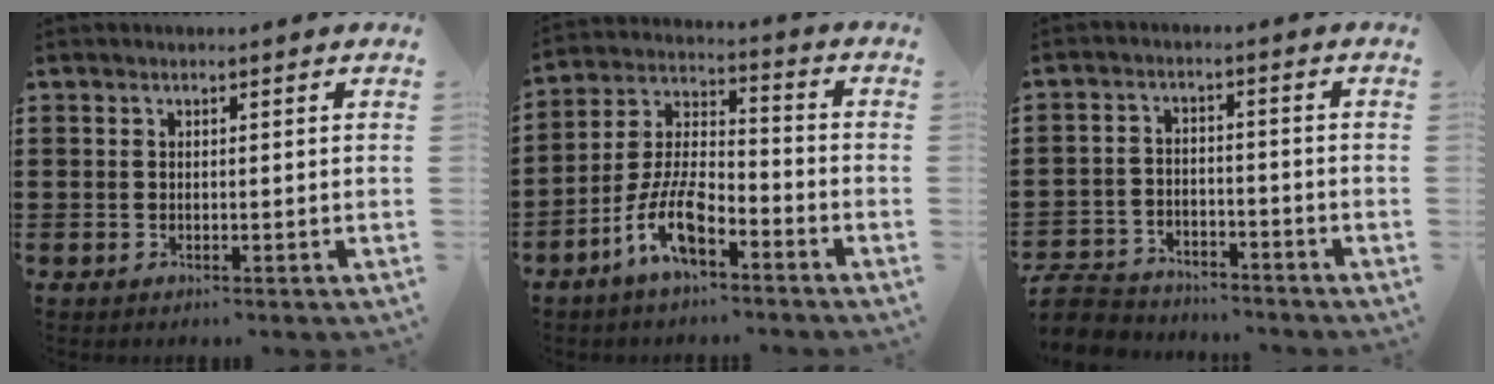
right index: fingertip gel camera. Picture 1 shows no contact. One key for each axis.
{"total": 9.4, "fx": -6.0, "fy": 3.6, "fz": 6.3, "tx": -0.147, "ty": 0.000, "tz": -0.118}
{"total": 5.6, "fx": -5.3, "fy": 1.4, "fz": 0.7, "tx": -0.030, "ty": 0.006, "tz": -0.112}